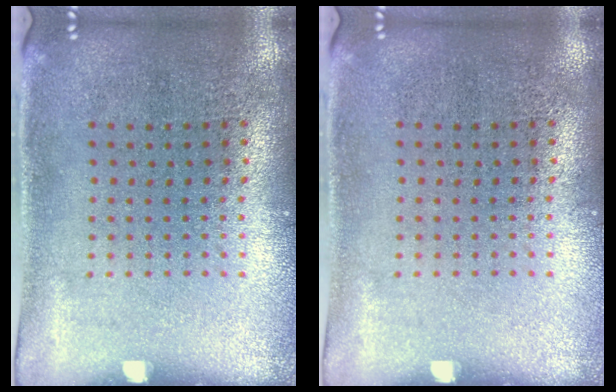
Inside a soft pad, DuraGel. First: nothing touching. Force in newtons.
{"total": 0.0}